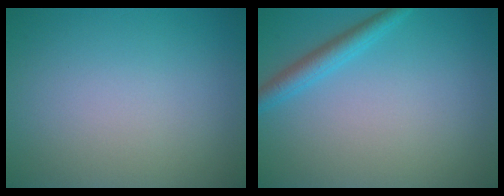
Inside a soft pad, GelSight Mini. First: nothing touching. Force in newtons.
{"total": 2.3, "press": 2.3, "slide": 0.2}